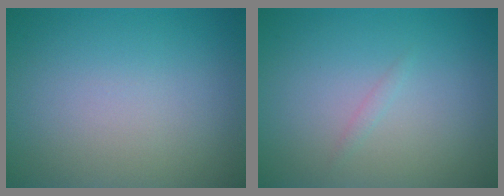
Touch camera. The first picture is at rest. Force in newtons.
{"total": 0.5, "press": 0.5, "slide": 0.0}